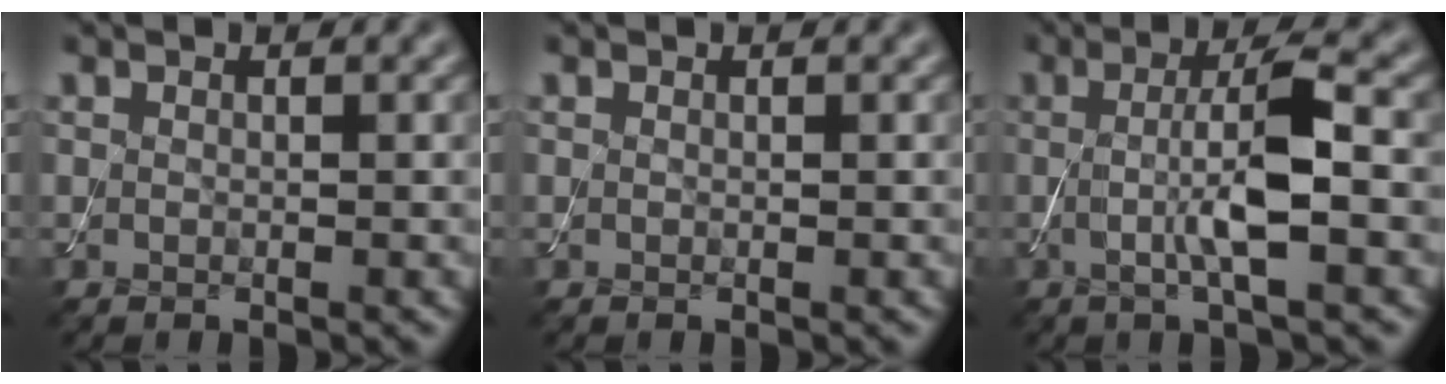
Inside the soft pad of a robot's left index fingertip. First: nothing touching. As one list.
[{"total": 0.0}, {"total": 5.1, "force": [-0.1, 0.8, 5.0], "torque": [-0.095, -0.001, -0.004]}]